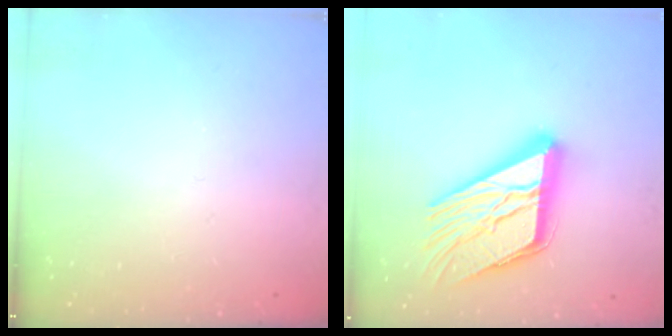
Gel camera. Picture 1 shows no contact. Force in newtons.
{"total": 22.9, "press": 22.8, "slide": 2.3}